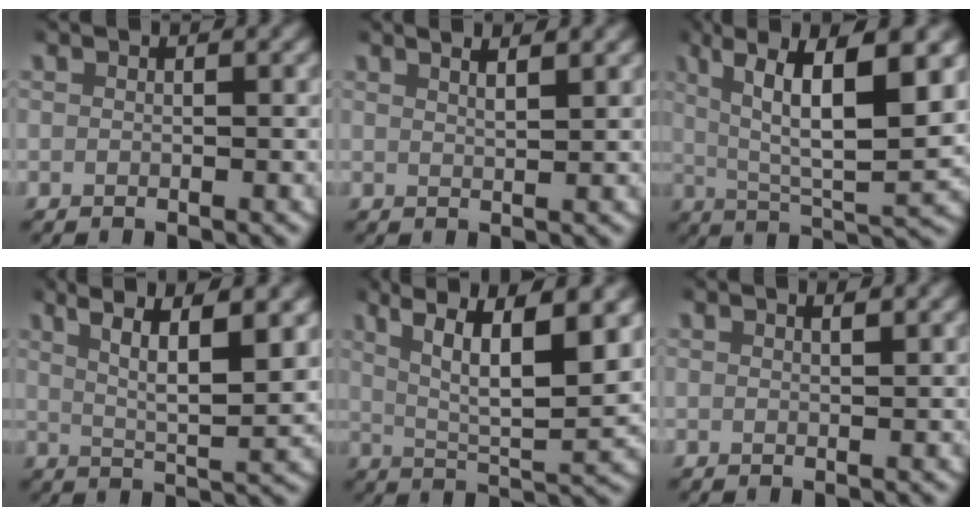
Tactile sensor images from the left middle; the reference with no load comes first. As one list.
[{"total": 3.0, "force": [2.2, 0.7, 1.9], "torque": [-0.022, 0.004, 0.035]}, {"total": 10.4, "force": [3.6, 3.7, 9.1], "torque": [-0.140, 0.011, 0.058]}, {"total": 7.5, "force": [3.6, 2.6, 6.0], "torque": [-0.087, 0.004, 0.054]}, {"total": 9.1, "force": [3.6, 3.5, 7.6], "torque": [-0.116, 0.000, 0.056]}, {"total": 0.9, "force": [0.6, 0.0, 0.6], "torque": [-0.007, 0.001, 0.011]}]